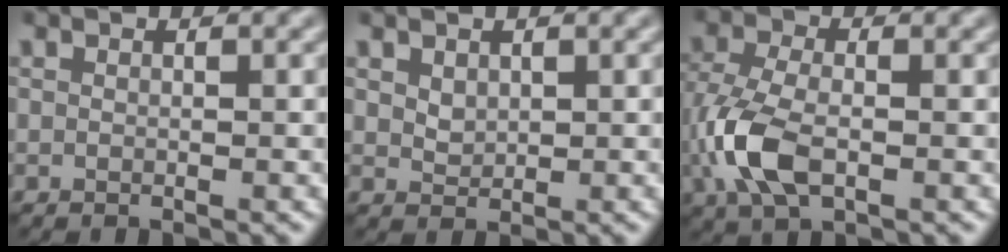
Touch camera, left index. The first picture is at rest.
{"total": 1.1, "force": [0.3, 0.9, 0.6], "torque": [-0.015, -0.002, 0.011]}
{"total": 5.9, "force": [-2.2, 3.0, 4.5], "torque": [-0.115, -0.006, -0.048]}